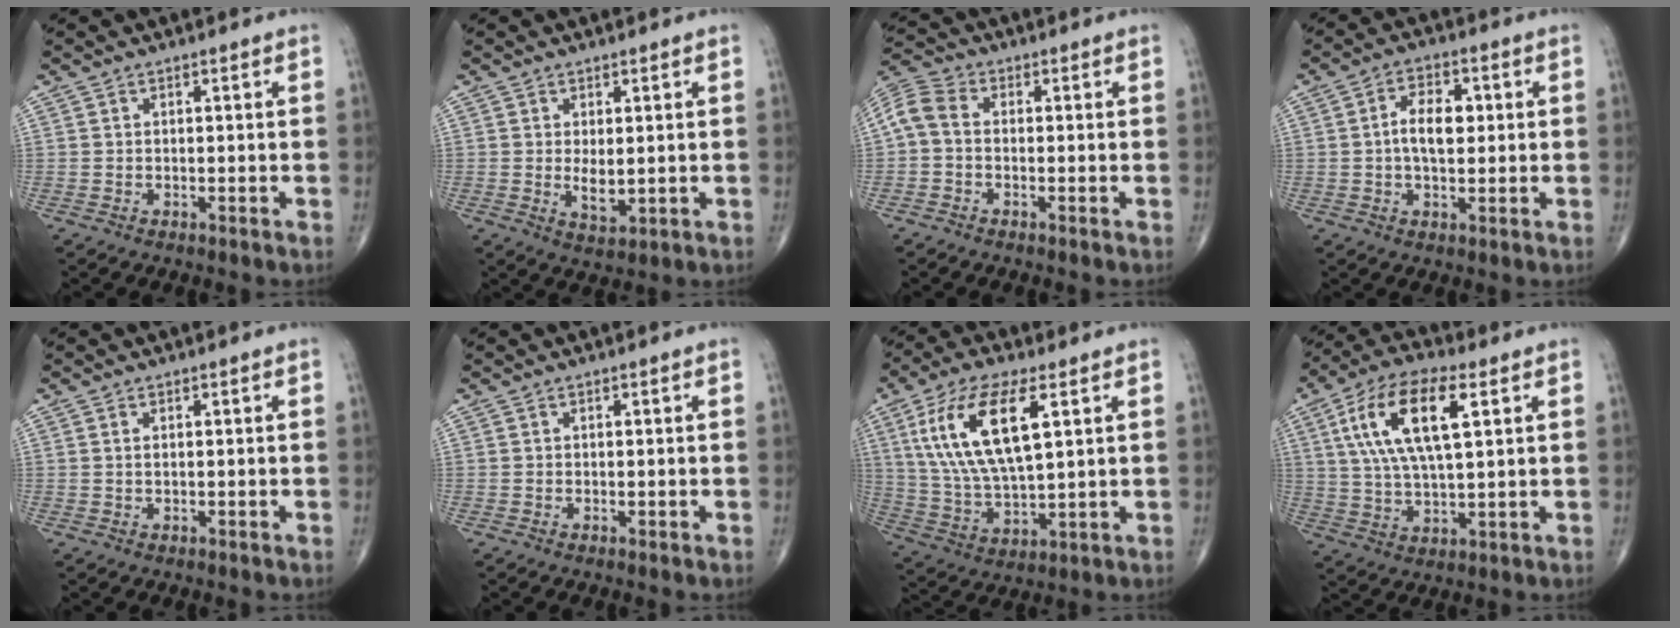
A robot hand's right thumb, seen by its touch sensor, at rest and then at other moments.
{"total": 3.7, "force": [0.2, 1.7, 3.2], "torque": [-0.049, -0.012, 0.011]}
{"total": 5.8, "force": [-0.5, 3.9, 4.2], "torque": [-0.087, 0.018, -0.025]}
{"total": 7.2, "force": [0.7, 4.0, 6.0], "torque": [-0.094, 0.011, 0.007]}
{"total": 0.7, "force": [0.2, 0.3, 0.6], "torque": [-0.016, 0.004, 0.006]}
{"total": 0.0}
{"total": 17.3, "force": [5.9, 6.6, 14.9], "torque": [-0.295, -0.013, 0.116]}
{"total": 15.8, "force": [5.1, 6.1, 13.7], "torque": [-0.264, 0.005, 0.091]}